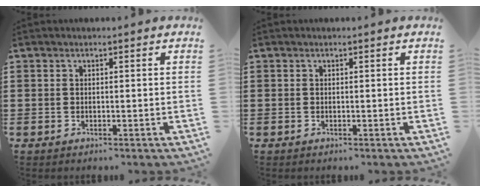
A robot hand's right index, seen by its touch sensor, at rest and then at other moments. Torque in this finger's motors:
{"motor_torque": [0.00, 0.00, 0.00, 0.00]}